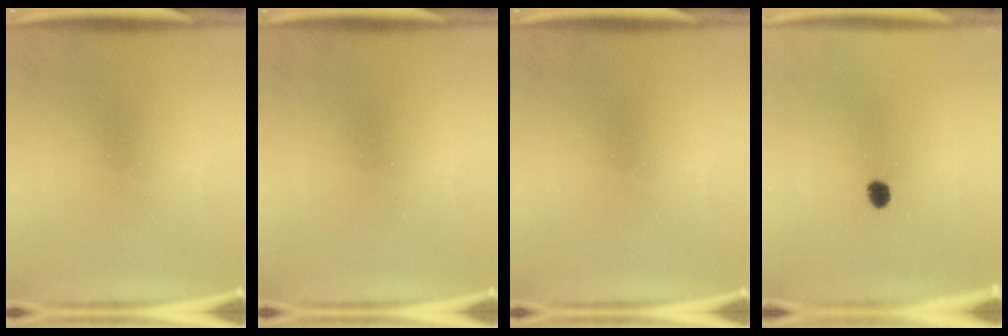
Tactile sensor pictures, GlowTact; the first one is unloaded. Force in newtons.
{"total": 0.0}
{"total": 0.0}
{"total": 2.3}